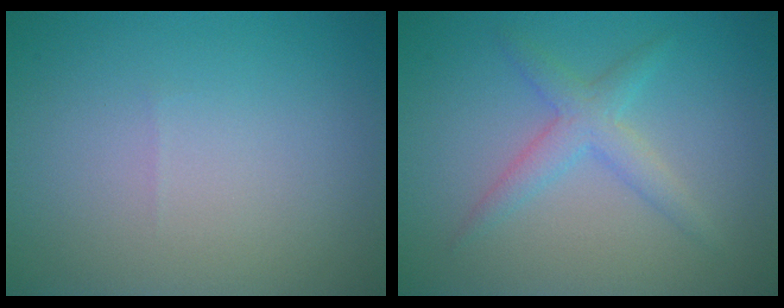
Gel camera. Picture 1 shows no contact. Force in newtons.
{"total": 2.6, "press": 2.6, "slide": 0.0}